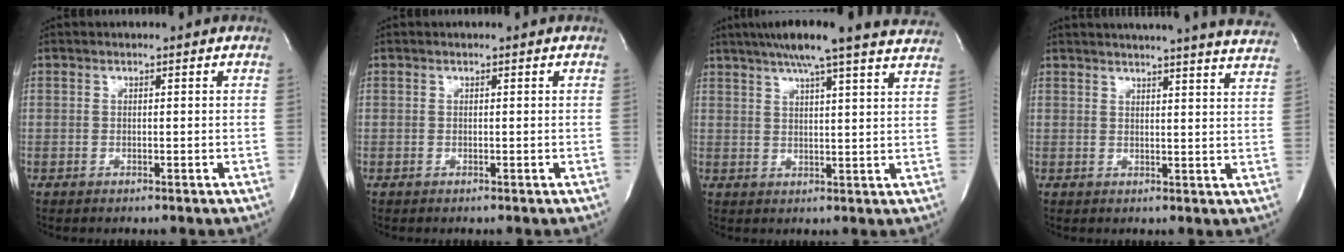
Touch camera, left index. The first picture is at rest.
{"total": 0.0}
{"total": 19.6, "force": [17.0, 0.2, 9.9], "torque": [-0.163, 0.004, 0.208]}
{"total": 22.3, "force": [20.8, 0.2, 7.9], "torque": [-0.122, -0.047, 0.240]}